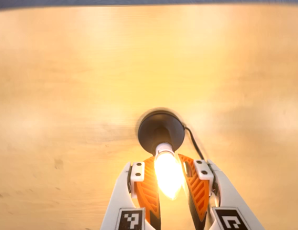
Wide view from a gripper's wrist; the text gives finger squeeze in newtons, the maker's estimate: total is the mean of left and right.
{"total": 12.2, "left": 11.4, "right": 13.0}